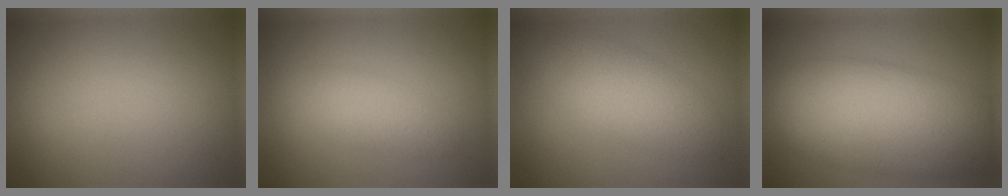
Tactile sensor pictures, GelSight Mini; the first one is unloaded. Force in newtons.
{"total": 2.4, "press": 2.4, "slide": 0.2}
{"total": 4.3, "press": 4.3, "slide": 0.0}
{"total": 11.0, "press": 11.0, "slide": 0.1}